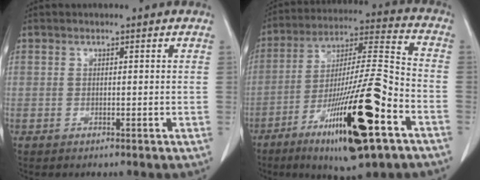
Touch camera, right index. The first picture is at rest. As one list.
[{"total": 21.8, "force": [-10.5, 2.2, 19.0], "torque": [-0.319, -0.028, -0.174]}]